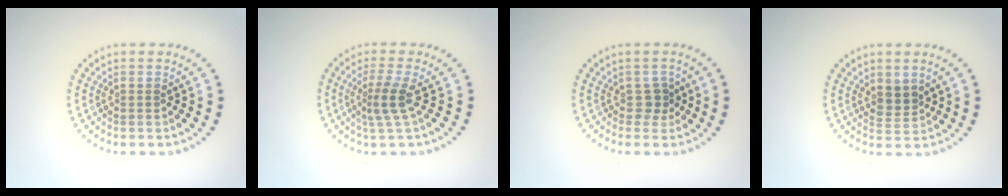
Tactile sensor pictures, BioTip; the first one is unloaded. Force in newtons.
{"total": 2.5, "press": 1.8, "slide": 1.7}
{"total": 1.3, "press": 1.1, "slide": 0.8}
{"total": 1.9, "press": 1.5, "slide": 1.1}